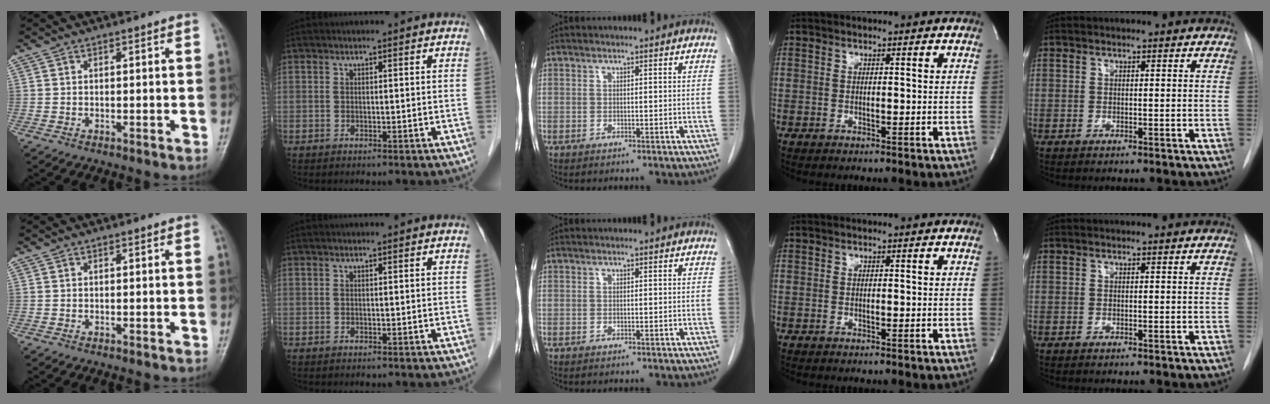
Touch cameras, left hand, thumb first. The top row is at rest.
{}